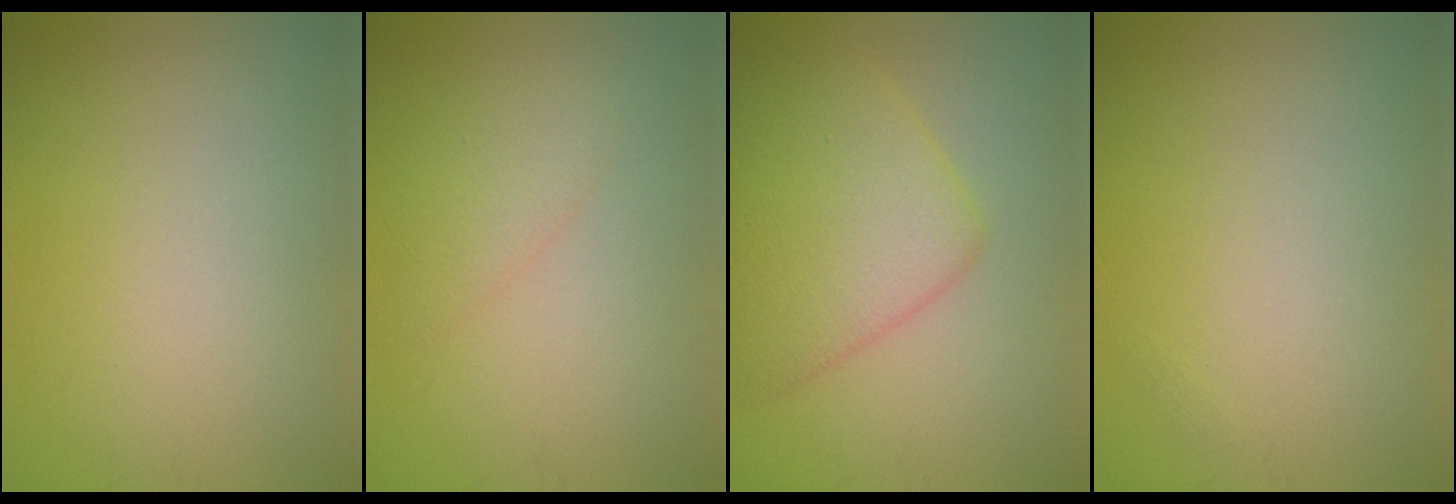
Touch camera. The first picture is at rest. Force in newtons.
{"total": 1.9, "press": 1.9, "slide": 0.1}
{"total": 7.0, "press": 7.0, "slide": 0.2}
{"total": 0.0}